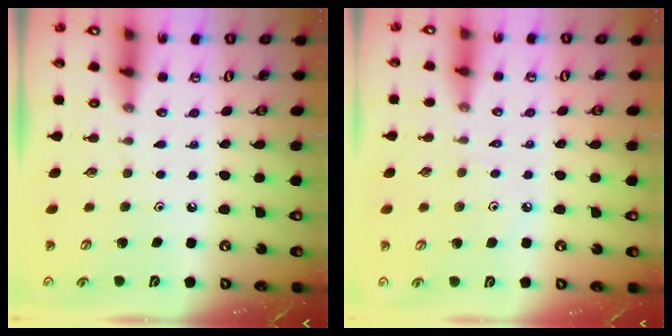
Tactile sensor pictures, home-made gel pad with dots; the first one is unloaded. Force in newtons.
{"total": 2.6, "press": 2.5, "slide": 0.5}